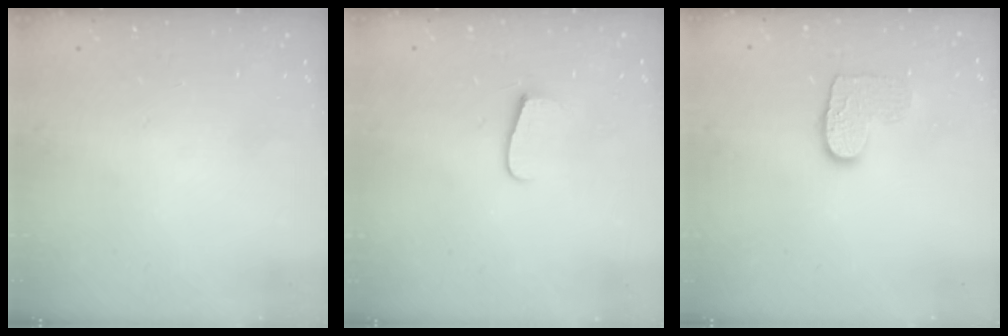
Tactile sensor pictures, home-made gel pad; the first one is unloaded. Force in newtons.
{"total": 6.2, "press": 6.2, "slide": 0.6}
{"total": 8.9, "press": 8.9, "slide": 0.4}